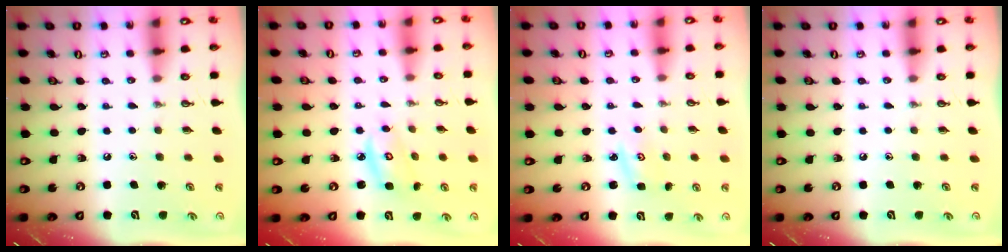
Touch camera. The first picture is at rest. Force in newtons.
{"total": 4.4, "press": 4.4, "slide": 0.2}
{"total": 3.0, "press": 2.9, "slide": 0.4}
{"total": 0.0}